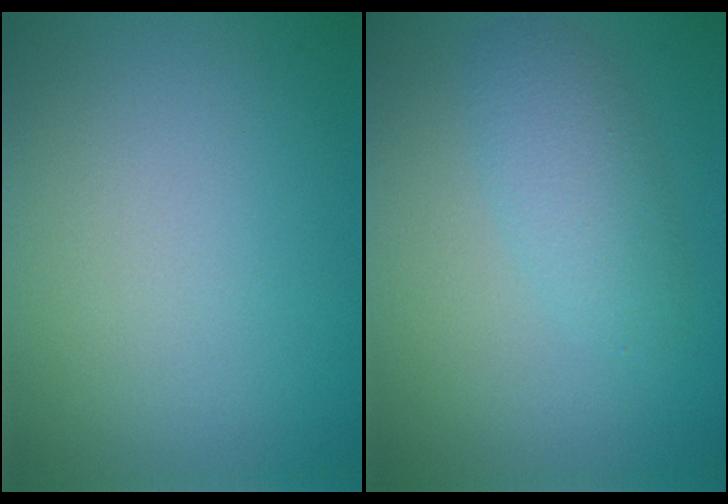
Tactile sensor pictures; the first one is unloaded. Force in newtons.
{"total": 2.7, "press": 2.7, "slide": 0.1}